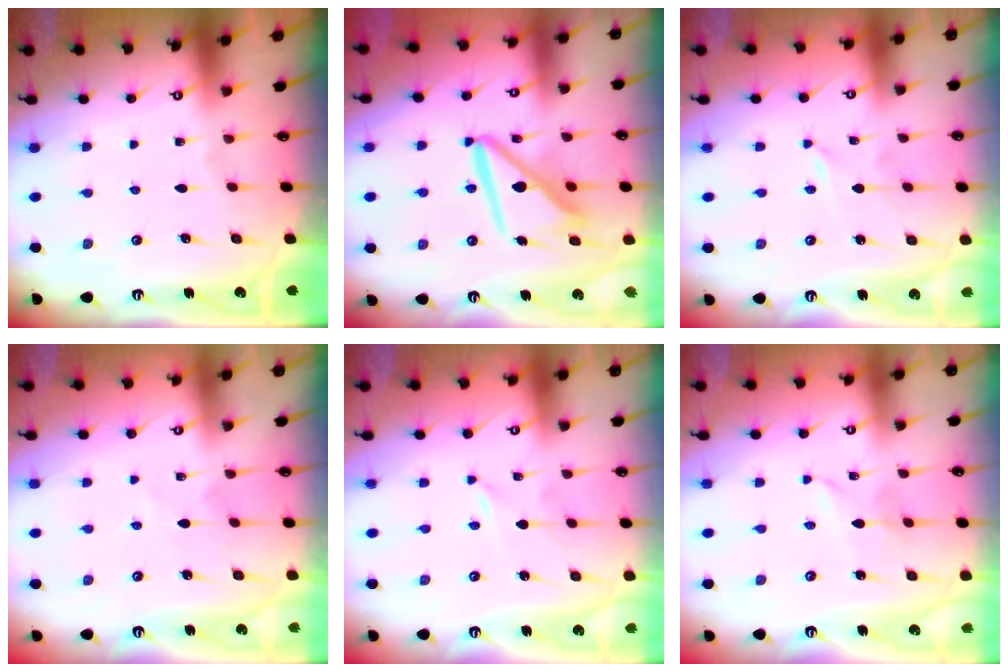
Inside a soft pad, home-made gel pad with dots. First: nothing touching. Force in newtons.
{"total": 11.5, "press": 11.4, "slide": 1.4}
{"total": 0.0}
{"total": 1.5, "press": 1.5, "slide": 0.3}
{"total": 0.0}
{"total": 2.0, "press": 2.0, "slide": 0.1}